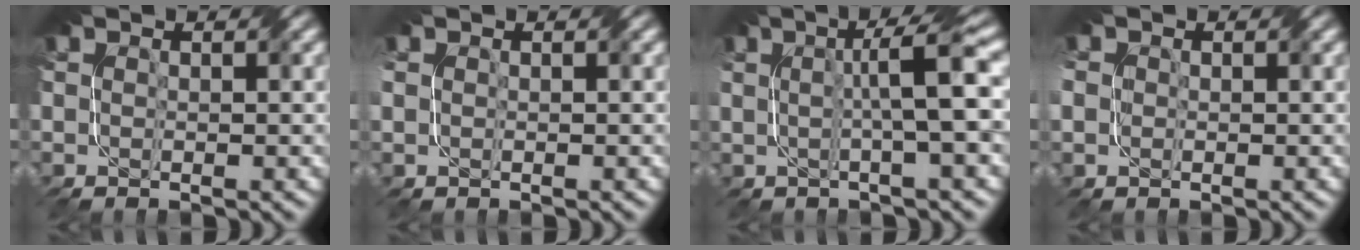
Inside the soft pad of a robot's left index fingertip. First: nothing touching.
{"total": 0.9, "force": [0.4, 0.8, -0.3], "torque": [0.007, 0.003, 0.005]}
{"total": 3.9, "force": [0.8, 0.3, 3.8], "torque": [-0.062, 0.018, 0.008]}
{"total": 3.2, "force": [0.9, 3.0, 0.7], "torque": [-0.016, 0.021, -0.014]}